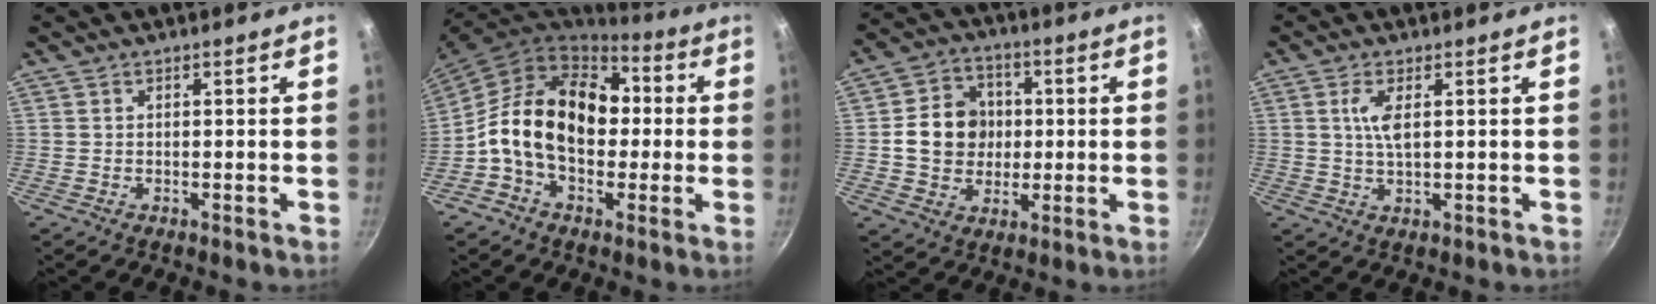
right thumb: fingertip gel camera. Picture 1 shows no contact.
{"total": 18.6, "force": [0.4, 13.2, 13.1], "torque": [-0.188, 0.041, -0.007]}
{"total": 14.6, "force": [0.1, 12.8, 7.0], "torque": [-0.085, 0.026, -0.003]}
{"total": 4.2, "force": [0.9, 1.4, 3.8], "torque": [-0.081, 0.000, 0.019]}